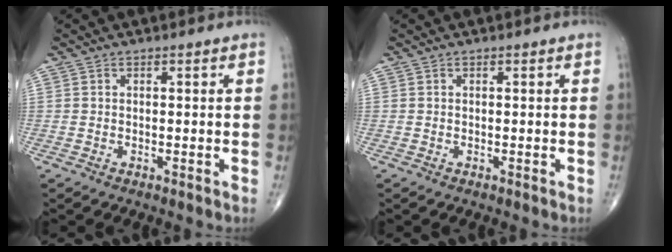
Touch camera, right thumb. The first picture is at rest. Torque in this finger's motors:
{"motor_torque": [0.00, 0.00, 0.00, 0.00, 0.00]}